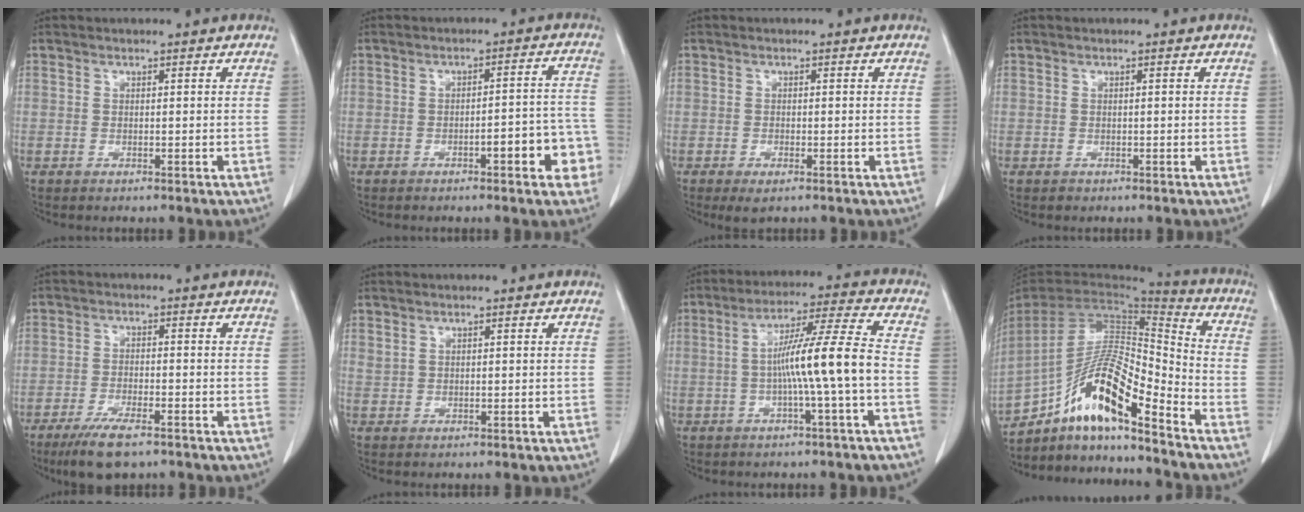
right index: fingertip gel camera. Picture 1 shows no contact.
{"total": 7.6, "force": [-3.3, 1.9, 6.6], "torque": [-0.072, 0.029, -0.038]}
{"total": 2.4, "force": [-1.4, 0.8, 1.8], "torque": [-0.033, -0.004, -0.017]}
{"total": 0.6, "force": [-0.4, 0.4, 0.0], "torque": [-0.001, 0.003, -0.008]}
{"total": 7.3, "force": [-5.2, 1.7, 4.9], "torque": [-0.090, -0.014, -0.087]}
{"total": 0.6, "force": [0.5, 0.2, 0.3], "torque": [-0.009, 0.005, 0.013]}
{"total": 10.0, "force": [-1.7, -1.2, 9.8], "torque": [-0.171, 0.017, -0.030]}
{"total": 16.5, "force": [-11.3, 2.2, 11.9], "torque": [-0.232, 0.010, -0.202]}